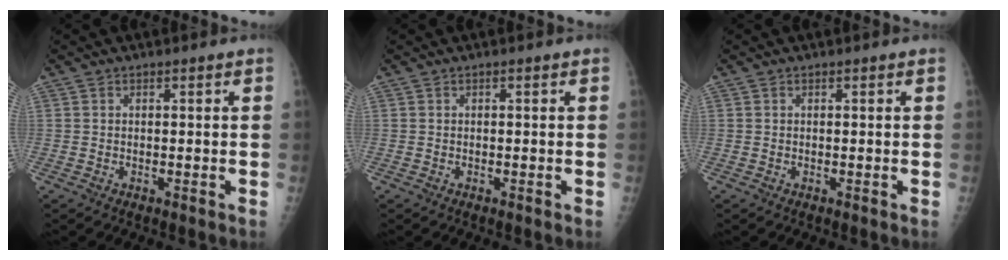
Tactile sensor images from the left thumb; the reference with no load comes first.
{"total": 0.0}
{"total": 0.0}